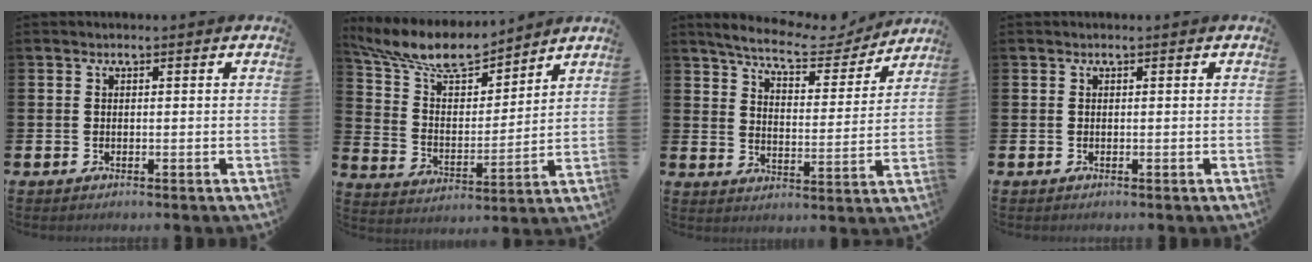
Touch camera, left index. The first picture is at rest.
{"total": 10.4, "force": [9.4, 2.8, 3.4], "torque": [-0.107, -0.056, 0.170]}
{"total": 7.5, "force": [6.8, 1.7, 2.5], "torque": [-0.064, -0.049, 0.113]}
{"total": 0.0}